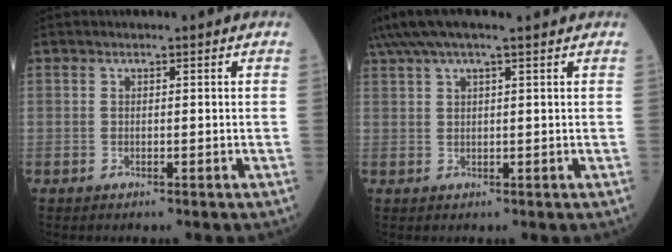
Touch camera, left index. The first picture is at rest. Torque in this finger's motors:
{"motor_torque": [0.64, -1.49, 0.64, 0.15]}